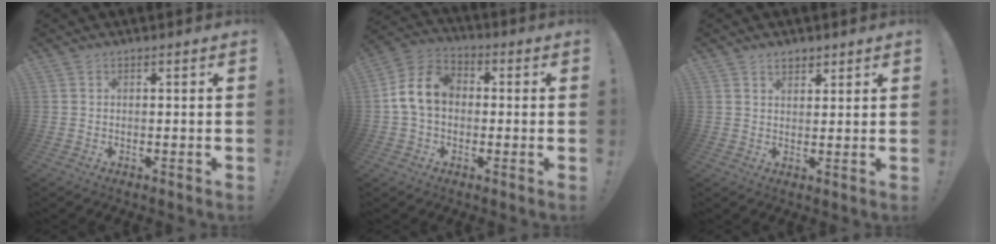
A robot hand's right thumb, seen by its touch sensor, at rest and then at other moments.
{"total": 11.8, "force": [0.6, 8.7, 7.9], "torque": [-0.147, 0.020, 0.016]}
{"total": 3.1, "force": [2.4, 1.8, 1.0], "torque": [-0.010, -0.011, 0.043]}